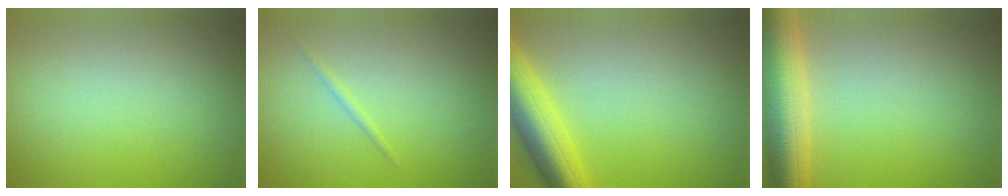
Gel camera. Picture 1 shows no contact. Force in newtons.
{"total": 0.6, "press": 0.6, "slide": 0.0}
{"total": 6.8, "press": 6.8, "slide": 0.4}
{"total": 7.3, "press": 7.3, "slide": 0.2}